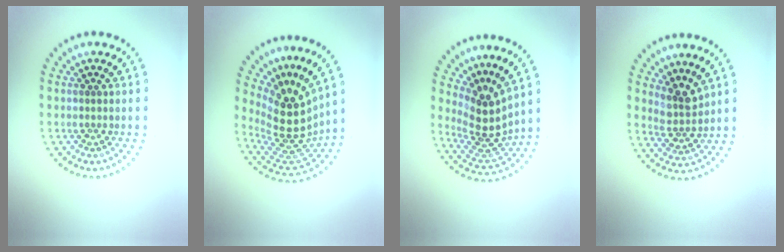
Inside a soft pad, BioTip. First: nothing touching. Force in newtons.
{"total": 5.3, "press": 3.9, "slide": 3.6}
{"total": 3.9, "press": 2.7, "slide": 2.9}
{"total": 2.7, "press": 2.0, "slide": 1.9}